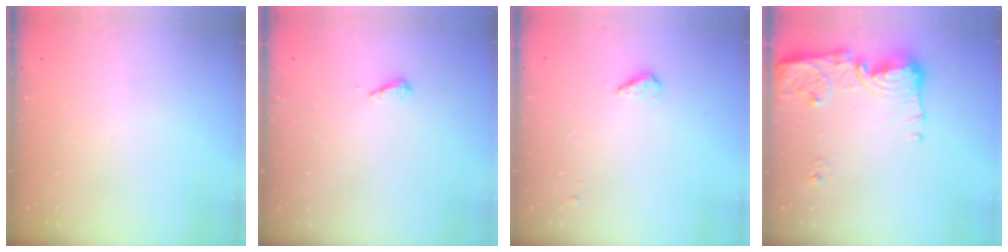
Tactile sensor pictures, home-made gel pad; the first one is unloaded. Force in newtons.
{"total": 3.6, "press": 3.6, "slide": 0.3}
{"total": 3.6, "press": 3.5, "slide": 1.1}
{"total": 14.7, "press": 14.6, "slide": 1.6}